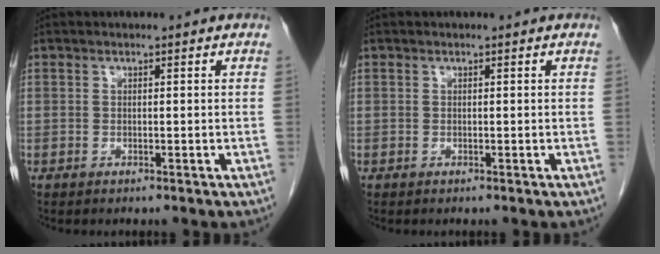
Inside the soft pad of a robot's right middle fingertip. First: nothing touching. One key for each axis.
{"total": 0.0}